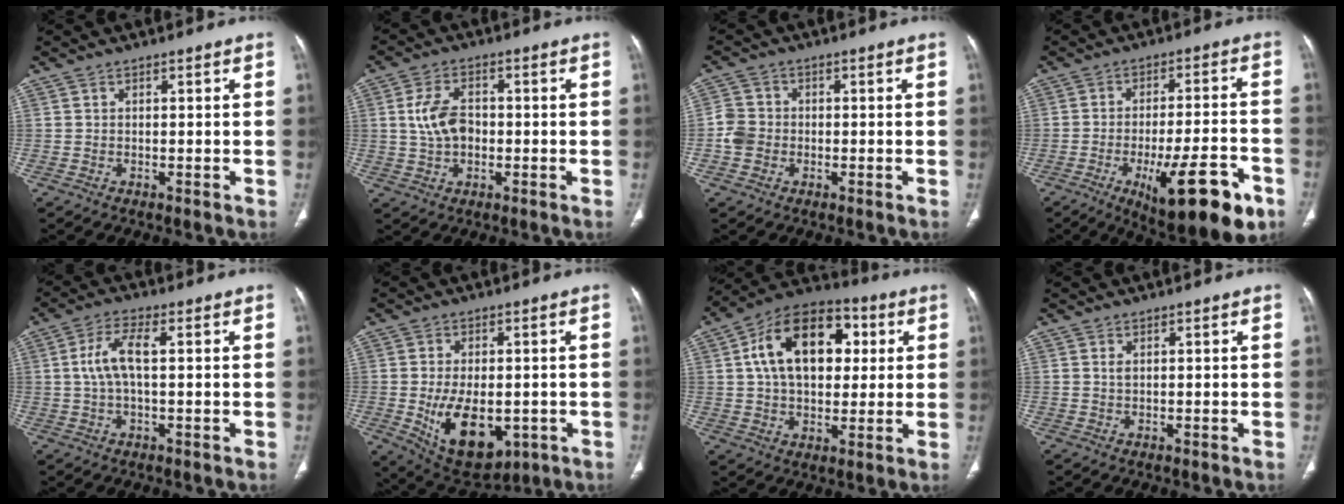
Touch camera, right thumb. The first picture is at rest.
{"total": 7.2, "force": [0.1, 4.7, 5.4], "torque": [-0.098, 0.008, 0.000]}
{"total": 4.4, "force": [-0.9, 3.9, 1.8], "torque": [-0.026, 0.009, -0.024]}
{"total": 18.1, "force": [-8.5, 5.3, 15.1], "torque": [-0.185, 0.028, -0.112]}
{"total": 6.5, "force": [0.8, 2.4, 6.0], "torque": [-0.138, 0.017, 0.016]}
{"total": 13.8, "force": [-3.1, 8.0, 10.8], "torque": [-0.157, -0.006, -0.023]}
{"total": 19.1, "force": [4.4, 12.1, 14.1], "torque": [-0.198, 0.008, 0.065]}
{"total": 0.7, "force": [0.3, 0.3, 0.5], "torque": [-0.012, -0.001, 0.007]}